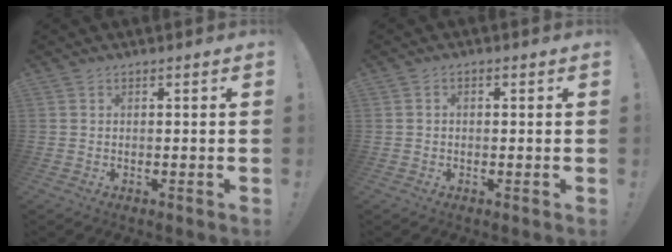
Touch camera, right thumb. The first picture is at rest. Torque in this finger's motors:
{"motor_torque": [-0.06, -0.18, -0.27, 0.19, 0.08]}